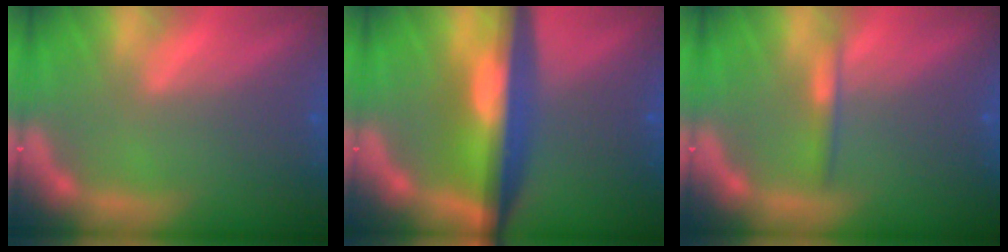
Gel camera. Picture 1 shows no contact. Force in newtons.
{"total": 9.0}
{"total": 1.4}